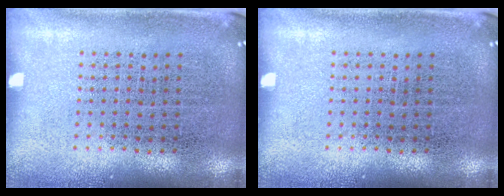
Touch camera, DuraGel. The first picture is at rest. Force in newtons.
{"total": 0.0}